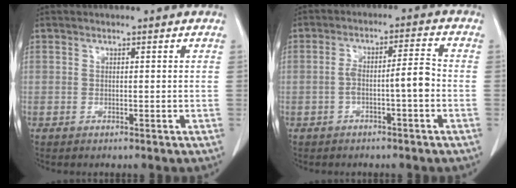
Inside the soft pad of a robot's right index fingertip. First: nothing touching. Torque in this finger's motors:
{"motor_torque": [0.61, -0.21, 0.40, 0.08]}